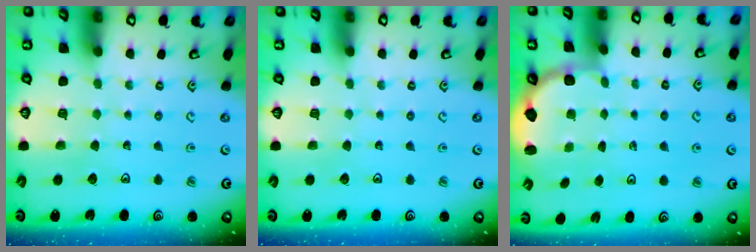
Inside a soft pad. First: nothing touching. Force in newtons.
{"total": 0.0}
{"total": 2.9, "press": 2.6, "slide": 1.2}